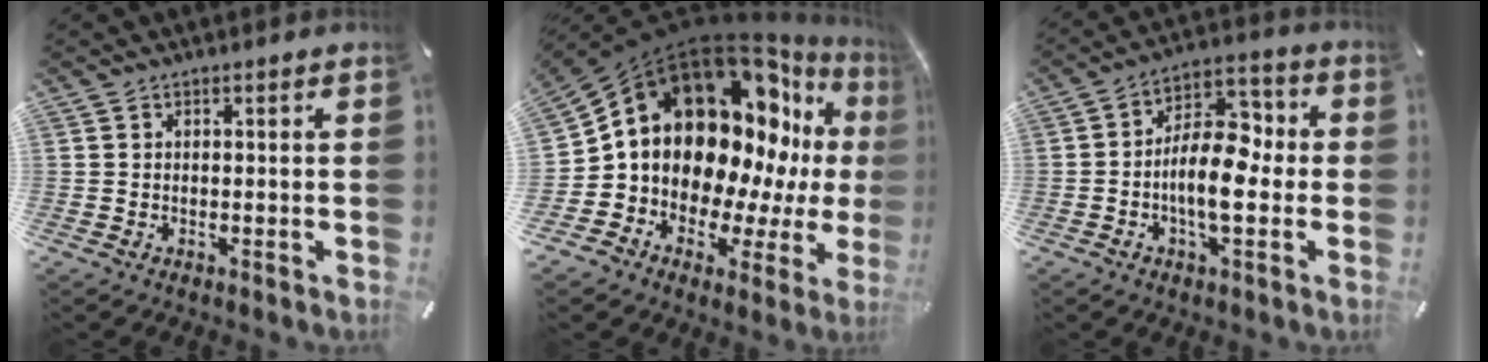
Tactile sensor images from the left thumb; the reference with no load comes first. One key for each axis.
{"total": 18.7, "fx": 5.6, "fy": 13.7, "fz": 11.4, "tx": -0.168, "ty": -0.086, "tz": 0.114}
{"total": 12.1, "fx": -2.6, "fy": 6.5, "fz": 9.9, "tx": -0.166, "ty": 0.004, "tz": -0.047}